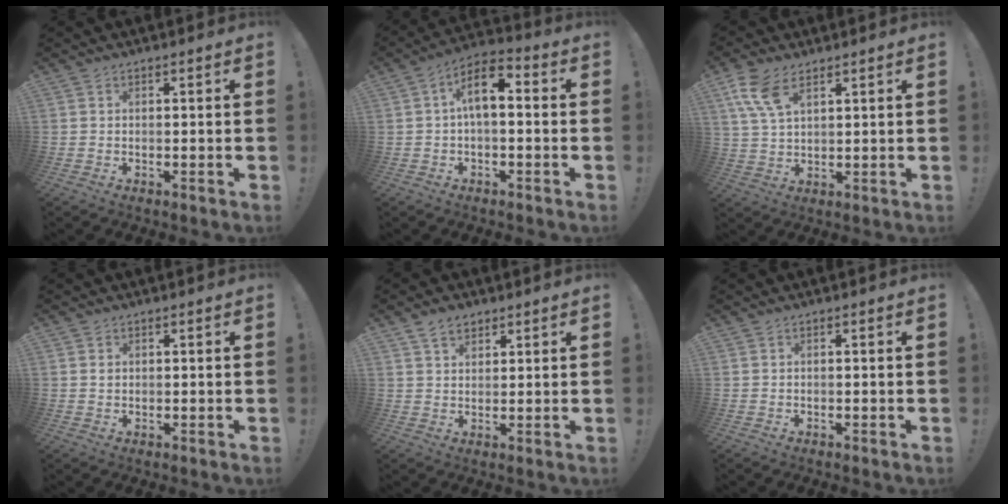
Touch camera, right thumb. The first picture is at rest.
{"total": 9.2, "force": [1.0, 4.4, 8.0], "torque": [-0.140, 0.007, 0.019]}
{"total": 9.2, "force": [5.0, 4.6, 6.2], "torque": [-0.130, -0.010, 0.098]}
{"total": 0.8, "force": [0.3, 0.7, 0.1], "torque": [0.006, -0.001, 0.004]}
{"total": 5.0, "force": [3.3, 3.1, 2.1], "torque": [-0.033, -0.011, 0.061]}
{"total": 0.0}